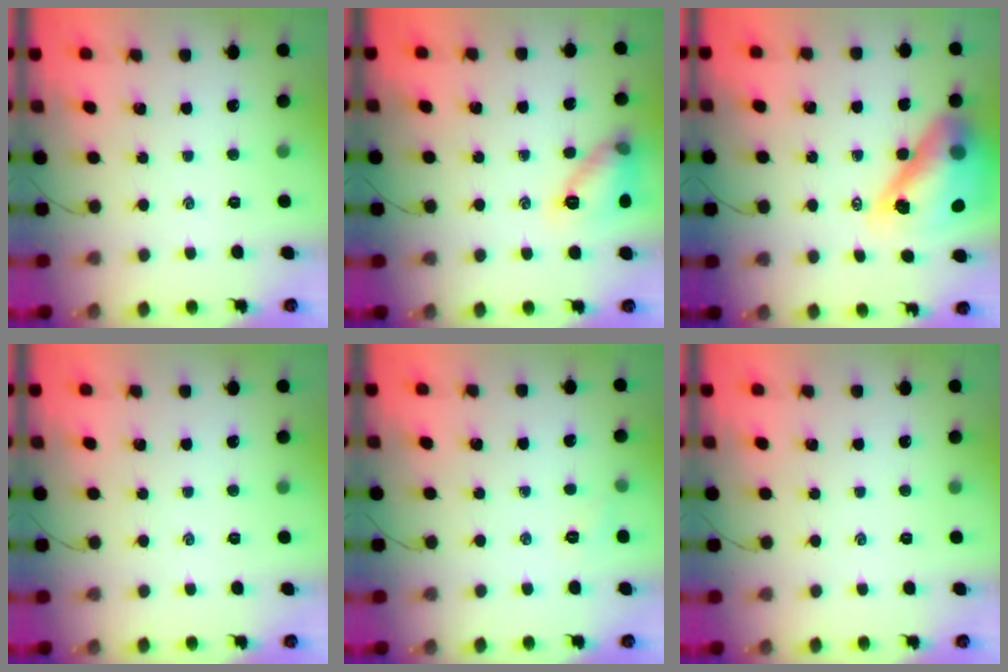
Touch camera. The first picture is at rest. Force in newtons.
{"total": 11.6, "press": 11.6, "slide": 0.3}
{"total": 19.3, "press": 18.5, "slide": 5.5}
{"total": 0.0}
{"total": 3.5, "press": 3.4, "slide": 0.9}
{"total": 0.0}